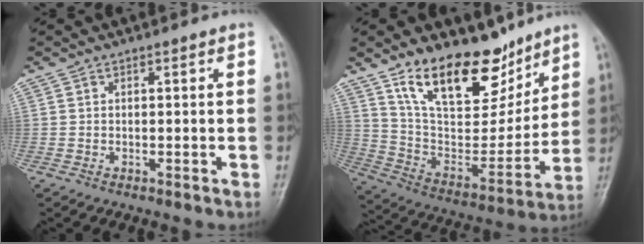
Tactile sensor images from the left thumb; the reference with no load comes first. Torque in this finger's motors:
{"motor_torque": [0.28, 0.44, 1.52, -1.25, 0.24]}